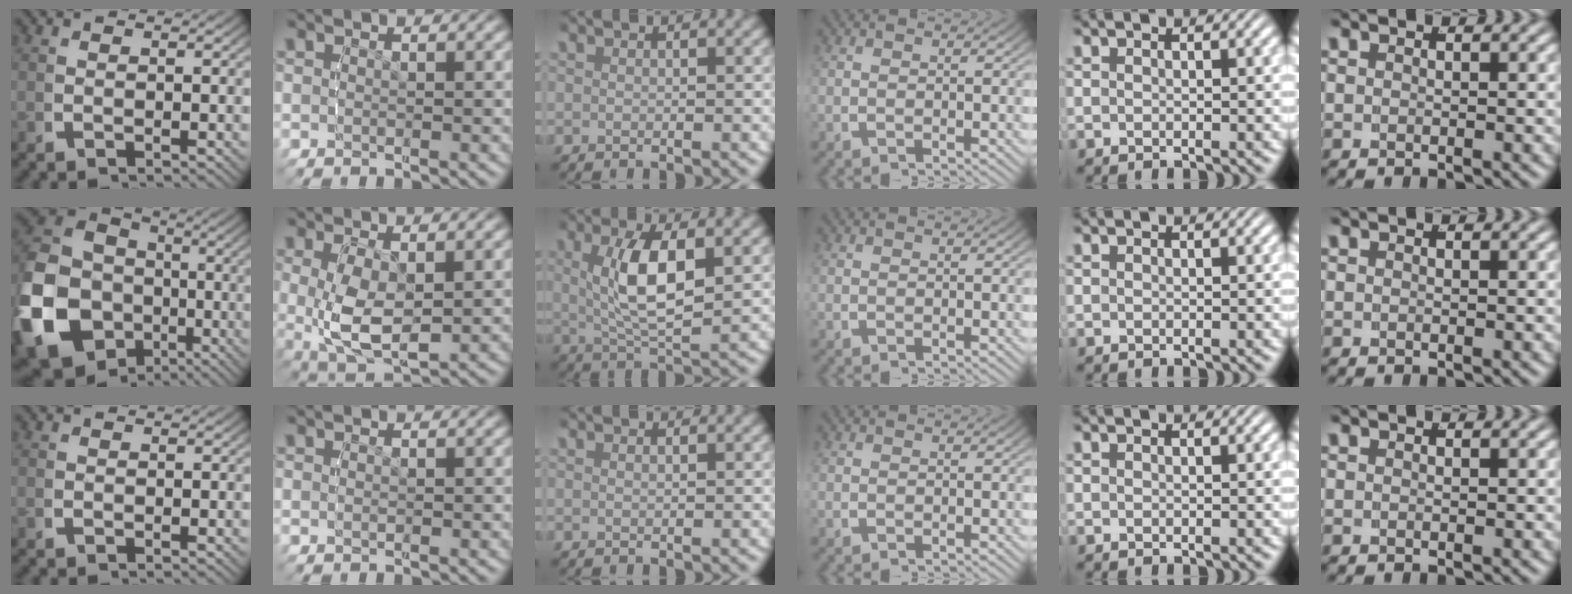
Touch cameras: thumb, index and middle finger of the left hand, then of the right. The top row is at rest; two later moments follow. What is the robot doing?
{"motion": "lift_and_place", "object": "bottle cap"}